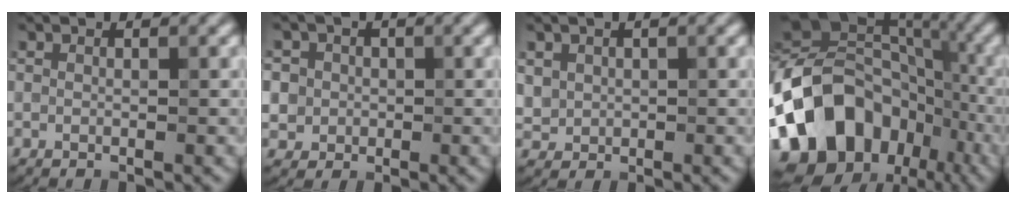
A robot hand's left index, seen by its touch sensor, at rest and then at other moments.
{"total": 5.1, "force": [0.6, 4.9, 1.5], "torque": [-0.030, 0.028, -0.006]}
{"total": 1.6, "force": [0.5, 1.5, 0.3], "torque": [-0.006, -0.005, 0.015]}
{"total": 15.6, "force": [-6.1, 11.3, 8.9], "torque": [-0.176, 0.010, -0.124]}